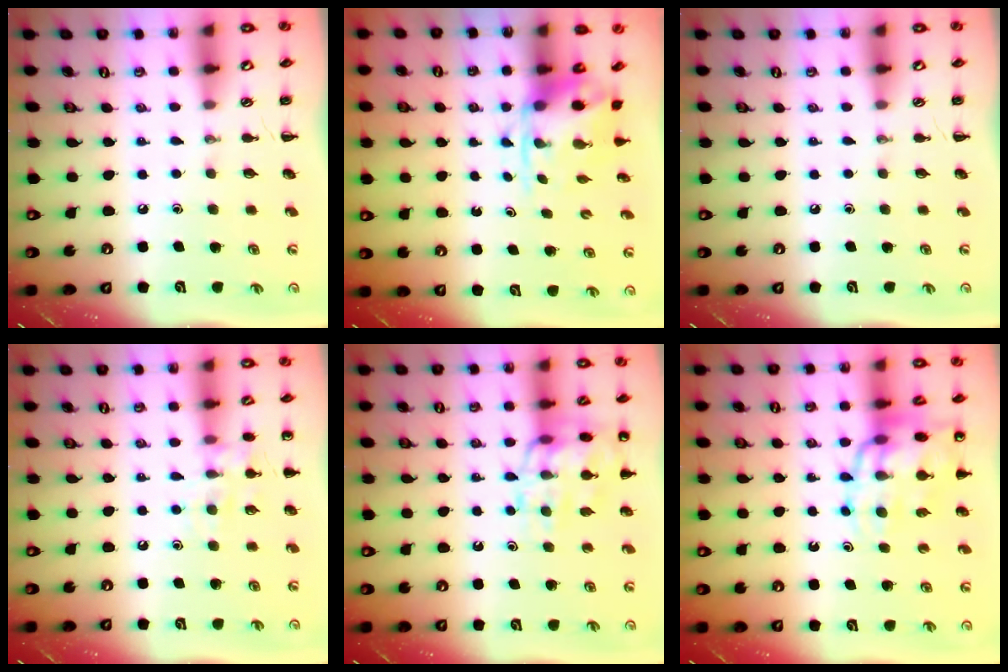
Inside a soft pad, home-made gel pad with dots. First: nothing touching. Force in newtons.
{"total": 3.9, "press": 3.8, "slide": 0.9}
{"total": 0.0}
{"total": 8.9, "press": 8.8, "slide": 1.2}
{"total": 17.4, "press": 17.3, "slide": 2.4}
{"total": 16.7, "press": 16.3, "slide": 3.7}